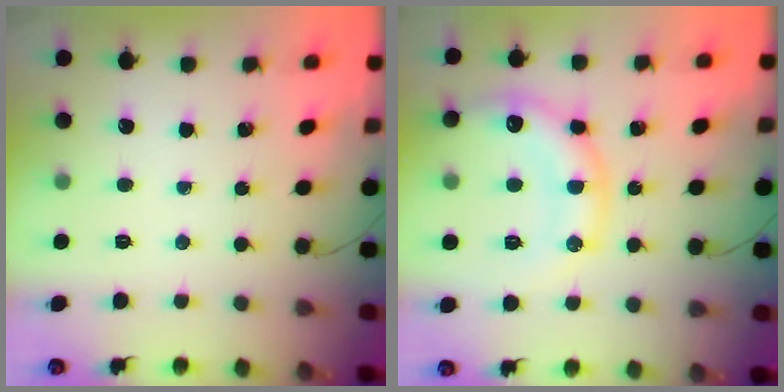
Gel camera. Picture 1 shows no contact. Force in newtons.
{"total": 15.8, "press": 15.7, "slide": 1.5}